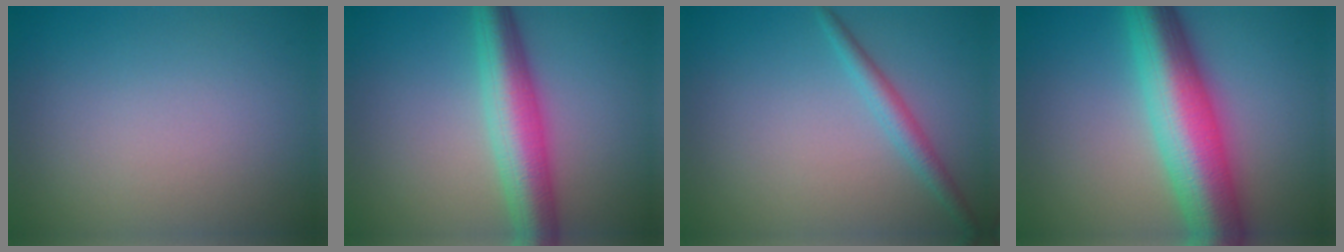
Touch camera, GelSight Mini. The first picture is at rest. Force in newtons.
{"total": 6.3, "press": 6.3, "slide": 0.2}
{"total": 2.0, "press": 2.0, "slide": 0.1}
{"total": 10.2, "press": 10.2, "slide": 0.5}